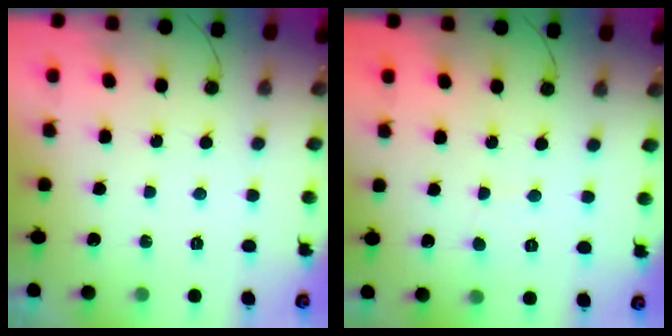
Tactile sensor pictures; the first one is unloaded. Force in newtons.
{"total": 1.6, "press": 1.6, "slide": 0.1}